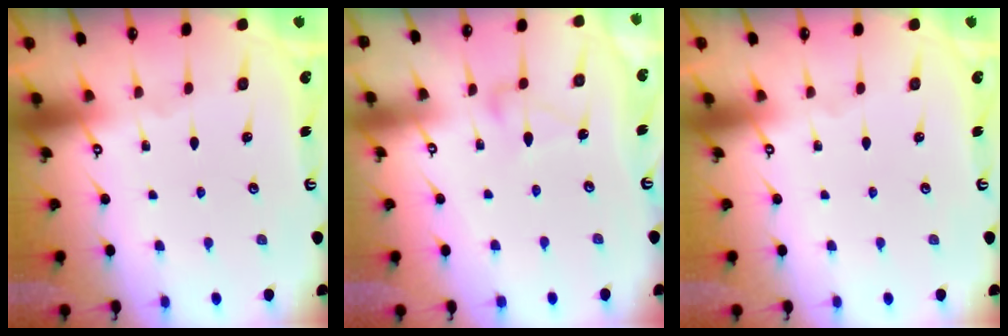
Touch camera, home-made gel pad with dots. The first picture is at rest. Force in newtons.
{"total": 4.3, "press": 4.3, "slide": 0.2}
{"total": 0.0}